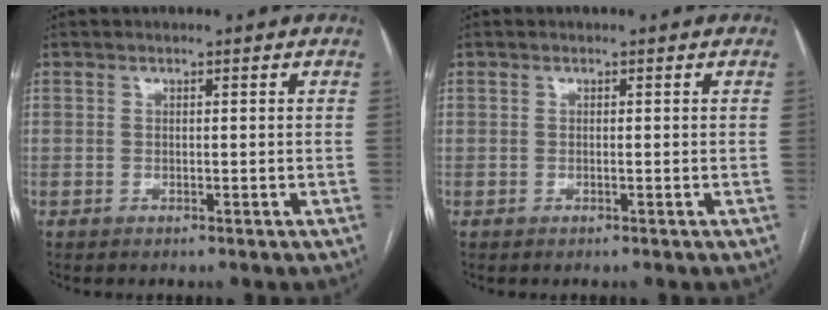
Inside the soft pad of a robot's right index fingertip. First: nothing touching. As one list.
[{"total": 0.0}]